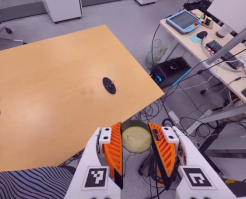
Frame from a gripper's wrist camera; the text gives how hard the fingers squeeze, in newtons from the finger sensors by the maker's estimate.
{"total": 12.0, "left": 12.4, "right": 11.6}